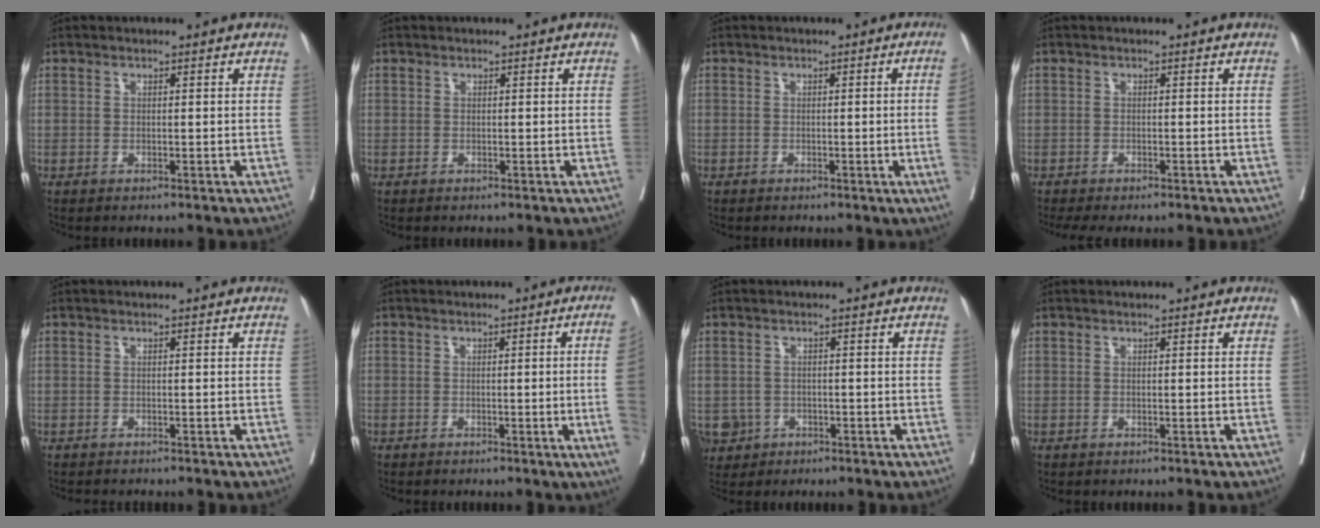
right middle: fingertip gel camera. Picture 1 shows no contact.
{"total": 0.0}
{"total": 3.3, "force": [-0.5, -1.4, 2.9], "torque": [-0.033, -0.005, -0.006]}
{"total": 5.1, "force": [-4.3, 1.5, 2.2], "torque": [-0.022, -0.008, -0.066]}
{"total": 2.1, "force": [-2.0, 0.4, 0.6], "torque": [-0.012, -0.004, -0.026]}
{"total": 6.0, "force": [-0.8, -2.0, 5.6], "torque": [-0.051, -0.012, -0.012]}
{"total": 4.6, "force": [-2.0, 4.1, 0.6], "torque": [-0.014, 0.005, -0.030]}
{"total": 0.0}